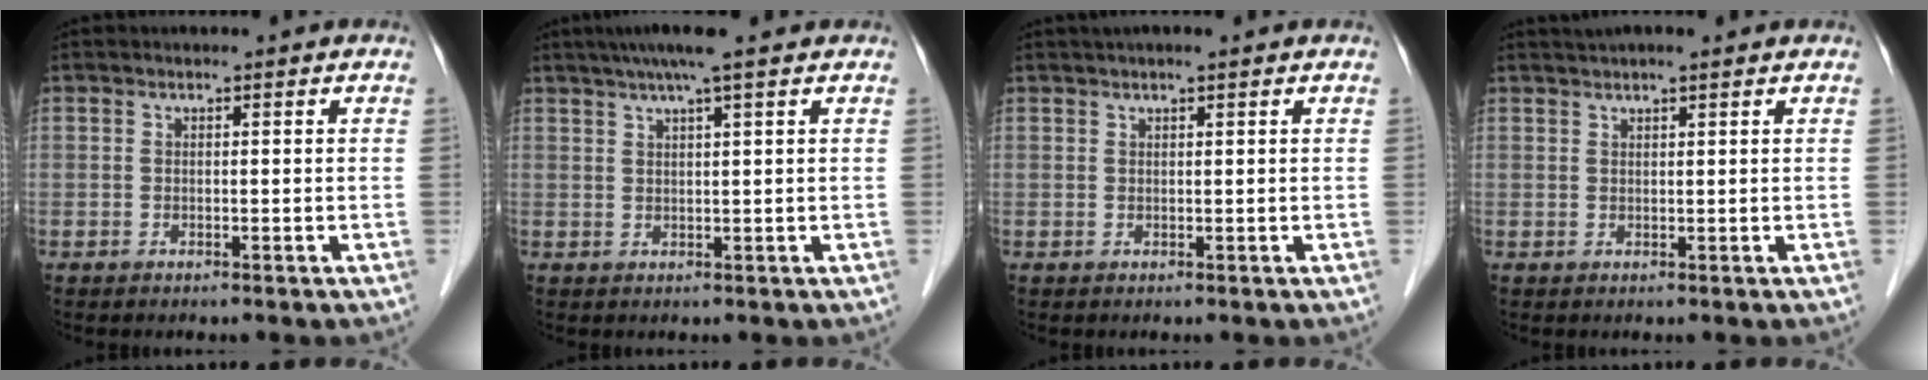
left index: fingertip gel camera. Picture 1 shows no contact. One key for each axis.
{"total": 6.1, "fx": 4.6, "fy": -0.6, "fz": 4.0, "tx": -0.066, "ty": 0.022, "tz": 0.074}
{"total": 3.0, "fx": 2.3, "fy": 0.0, "fz": 1.9, "tx": -0.023, "ty": 0.024, "tz": 0.036}
{"total": 4.9, "fx": 4.2, "fy": 0.2, "fz": 2.6, "tx": -0.039, "ty": 0.030, "tz": 0.062}